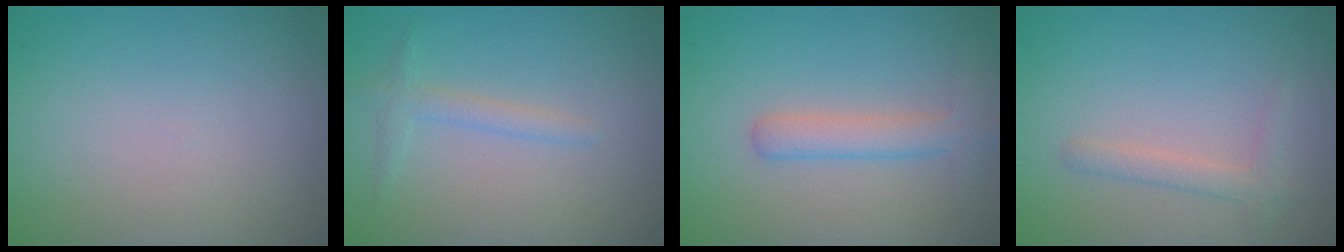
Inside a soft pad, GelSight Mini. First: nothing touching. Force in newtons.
{"total": 1.6, "press": 1.6, "slide": 0.1}
{"total": 3.0, "press": 3.0, "slide": 0.0}
{"total": 1.7, "press": 1.7, "slide": 0.1}